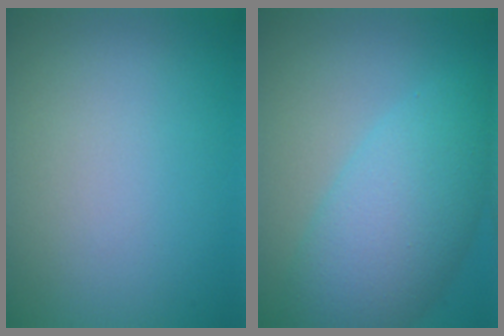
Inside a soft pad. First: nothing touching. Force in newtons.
{"total": 7.6, "press": 7.6, "slide": 0.3}